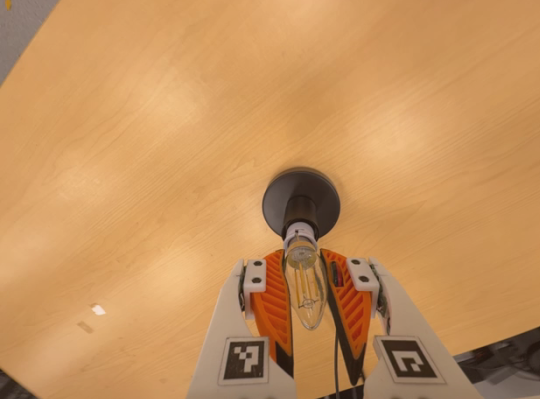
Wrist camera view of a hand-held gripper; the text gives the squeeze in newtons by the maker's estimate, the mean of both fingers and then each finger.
{"total": 19.1, "left": 16.9, "right": 21.2}